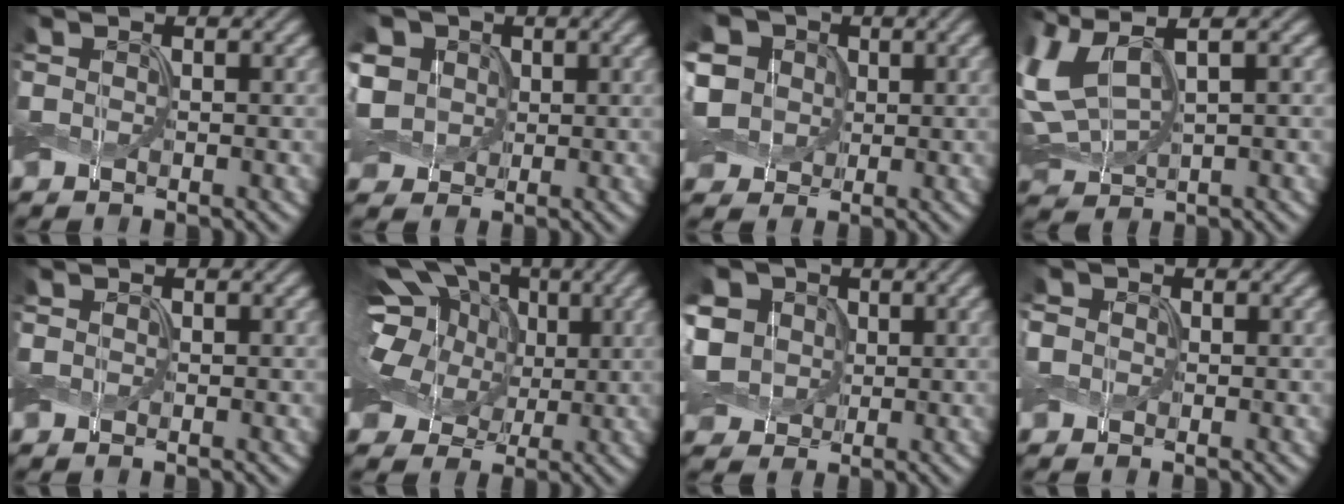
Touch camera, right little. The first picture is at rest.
{"total": 6.1, "force": [1.3, 5.1, 3.0], "torque": [-0.094, 0.030, 0.009]}
{"total": 9.1, "force": [2.3, 7.4, 4.7], "torque": [-0.120, 0.029, 0.026]}
{"total": 7.3, "force": [2.2, 3.5, 6.1], "torque": [-0.157, 0.022, 0.040]}
{"total": 0.0}
{"total": 14.4, "force": [3.6, 11.4, 8.1], "torque": [-0.171, 0.047, 0.042]}
{"total": 8.7, "force": [1.9, 7.1, 4.6], "torque": [-0.117, 0.033, 0.016]}
{"total": 1.5, "force": [0.2, 1.4, 0.5], "torque": [-0.010, 0.006, -0.001]}